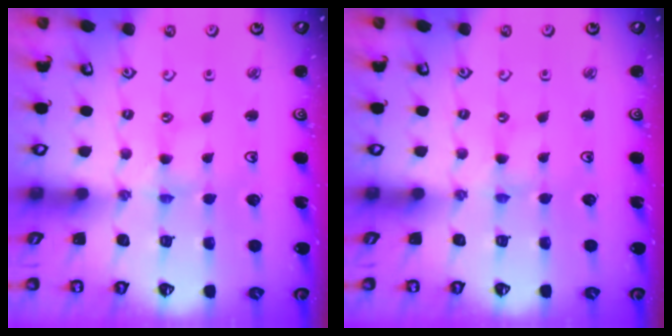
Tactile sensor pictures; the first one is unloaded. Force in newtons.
{"total": 0.0}